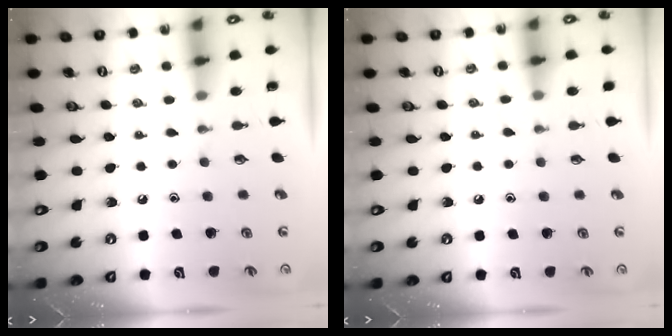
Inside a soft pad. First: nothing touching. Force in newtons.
{"total": 3.7, "press": 3.6, "slide": 0.5}